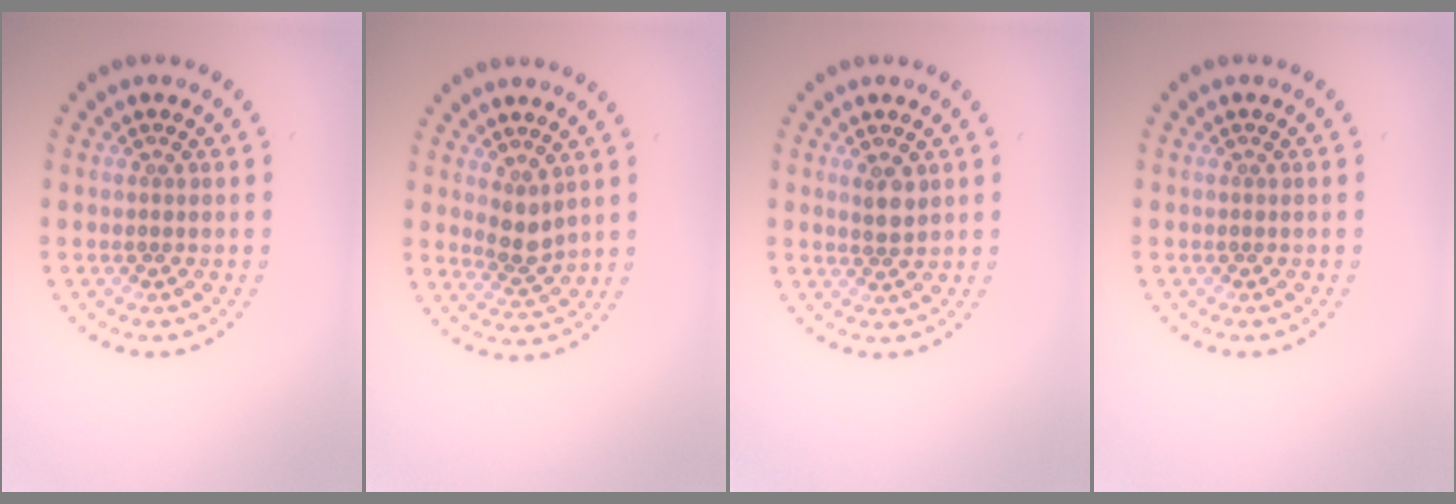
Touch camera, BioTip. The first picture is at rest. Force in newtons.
{"total": 2.3, "press": 2.0, "slide": 1.2}
{"total": 1.8, "press": 1.6, "slide": 0.8}
{"total": 0.0}